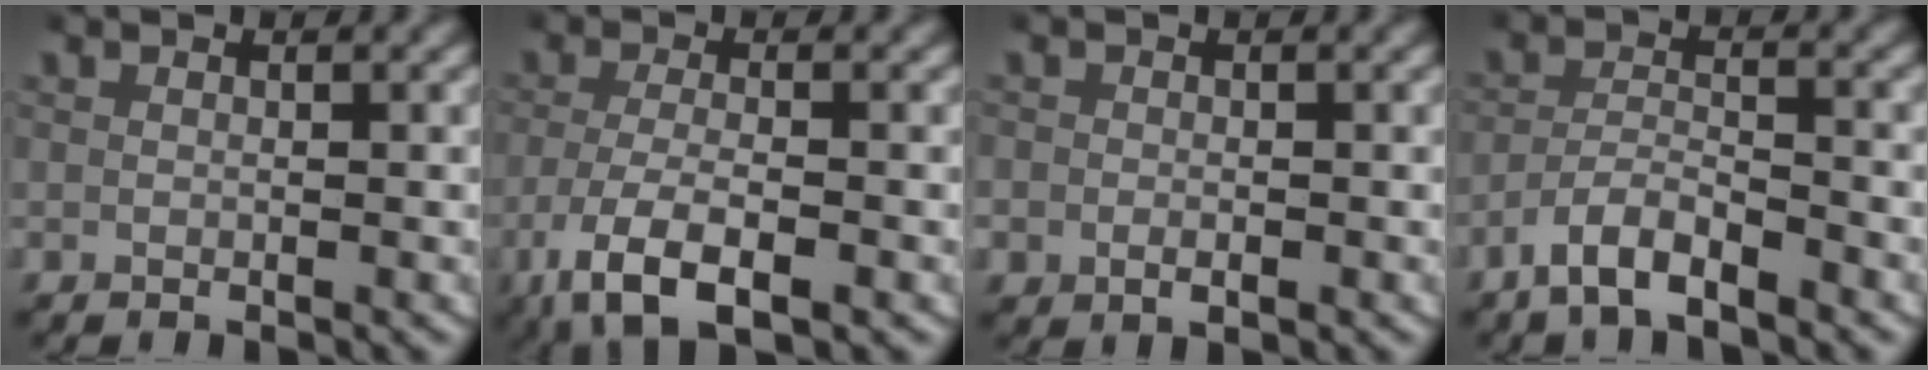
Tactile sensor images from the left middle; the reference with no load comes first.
{"total": 6.0, "force": [-3.1, 2.3, 4.6], "torque": [-0.099, -0.020, -0.041]}
{"total": 2.1, "force": [-0.6, 1.8, 1.0], "torque": [-0.023, -0.008, -0.007]}
{"total": 3.8, "force": [-3.0, 1.6, 1.7], "torque": [-0.034, 0.002, -0.060]}